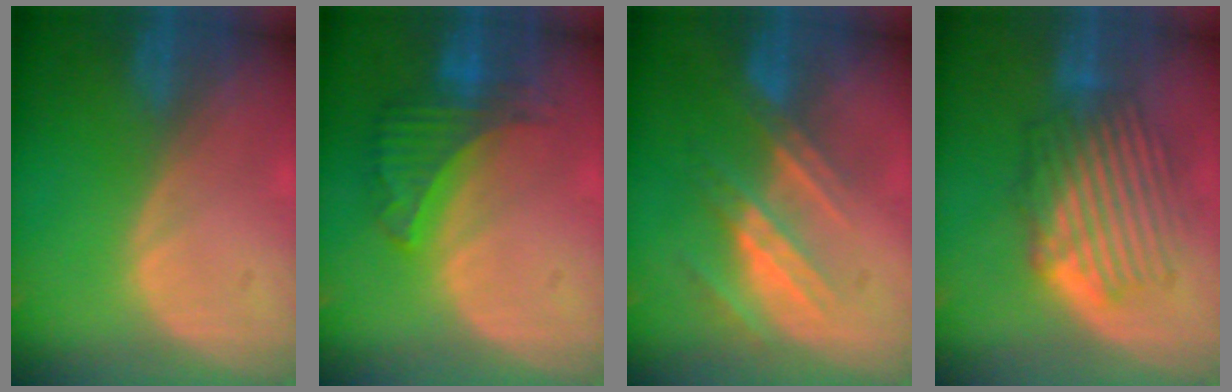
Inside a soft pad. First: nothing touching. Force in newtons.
{"total": 6.5, "press": 6.1, "slide": 2.3}
{"total": 7.5, "press": 6.6, "slide": 3.4}
{"total": 8.3, "press": 8.0, "slide": 2.4}